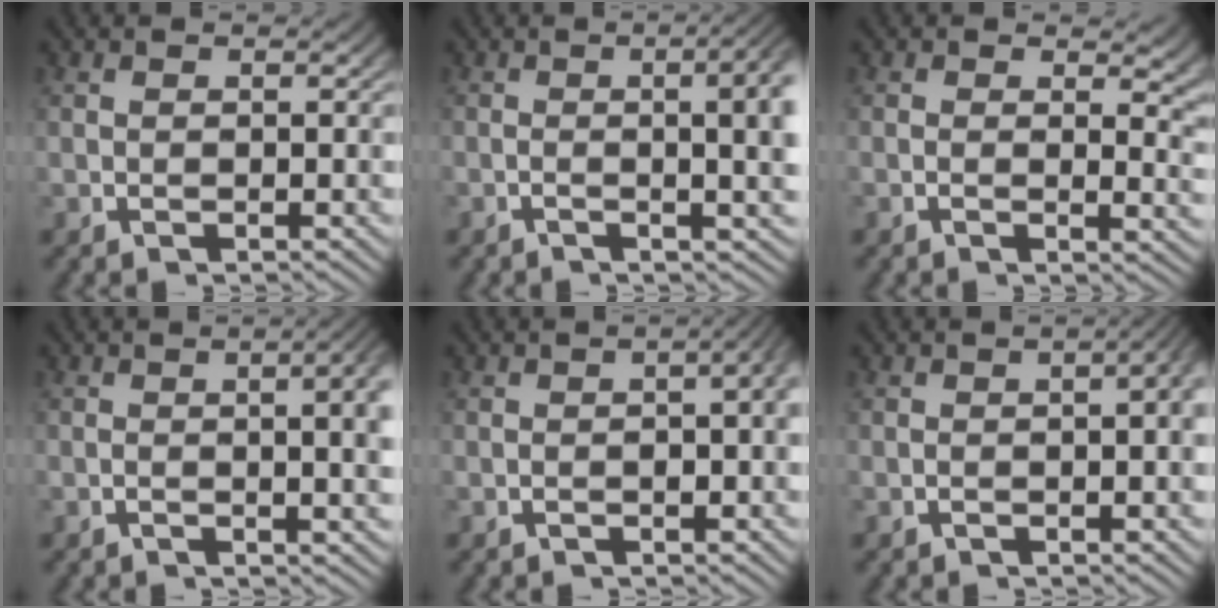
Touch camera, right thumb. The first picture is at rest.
{"total": 7.2, "force": [0.6, 2.7, 6.7], "torque": [-0.065, 0.020, -0.009]}
{"total": 2.6, "force": [1.4, 0.9, 2.0], "torque": [-0.014, -0.011, 0.012]}
{"total": 5.7, "force": [0.1, 2.0, 5.4], "torque": [-0.053, 0.014, -0.011]}
{"total": 4.7, "force": [-0.1, 2.3, 4.1], "torque": [-0.035, 0.019, -0.018]}
{"total": 4.3, "force": [0.0, 1.8, 3.9], "torque": [-0.038, 0.019, -0.016]}